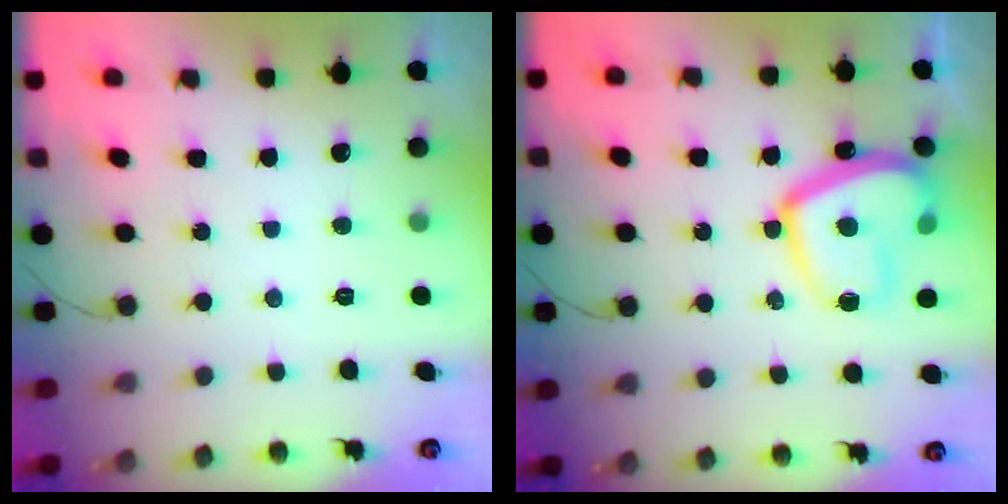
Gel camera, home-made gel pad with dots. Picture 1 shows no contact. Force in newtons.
{"total": 16.0, "press": 15.9, "slide": 1.4}